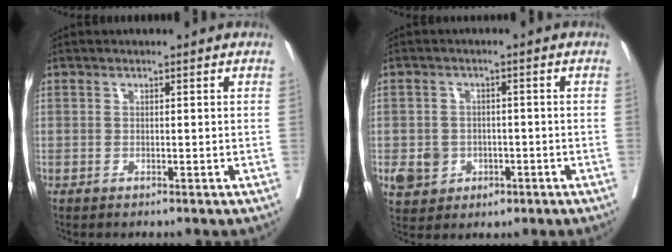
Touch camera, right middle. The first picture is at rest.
{"total": 5.7, "force": [-1.9, 5.1, 1.7], "torque": [-0.026, 0.007, -0.016]}